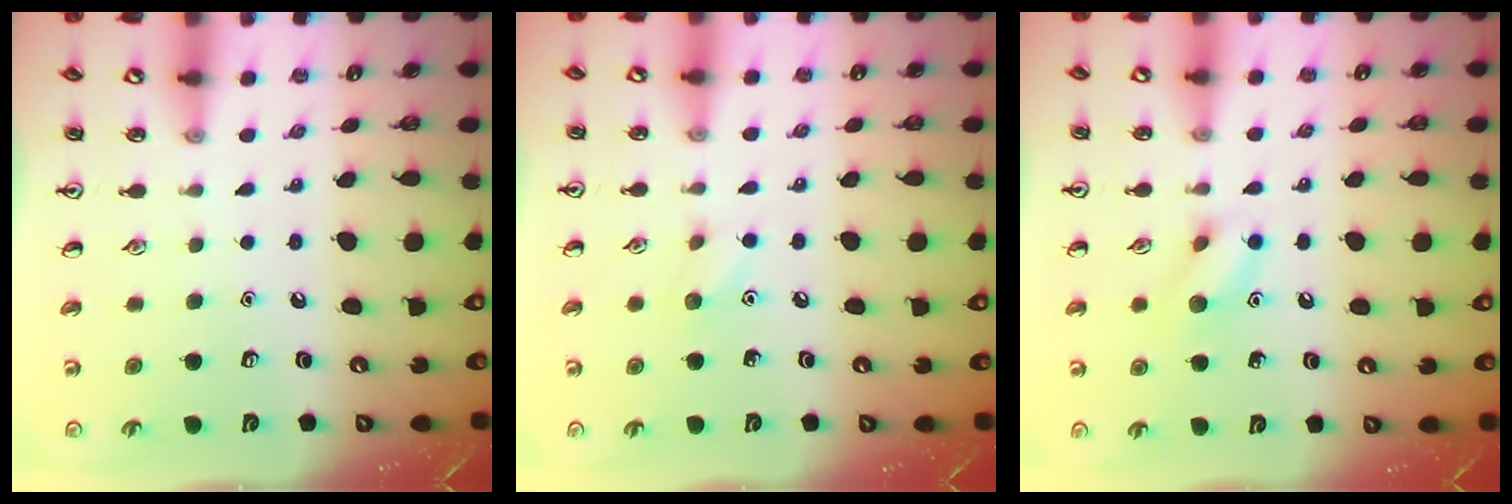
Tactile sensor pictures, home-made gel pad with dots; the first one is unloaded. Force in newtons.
{"total": 5.8, "press": 5.6, "slide": 1.7}
{"total": 8.9, "press": 8.9, "slide": 0.6}